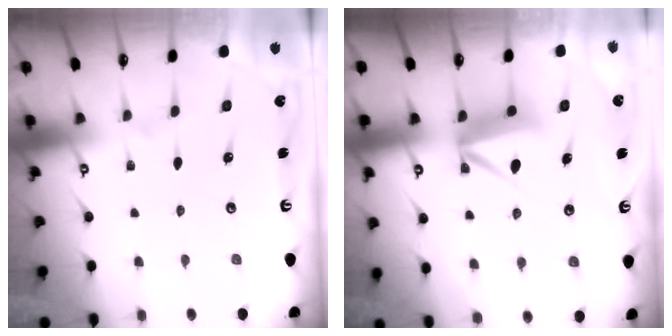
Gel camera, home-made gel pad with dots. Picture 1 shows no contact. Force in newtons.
{"total": 7.8, "press": 7.7, "slide": 0.6}